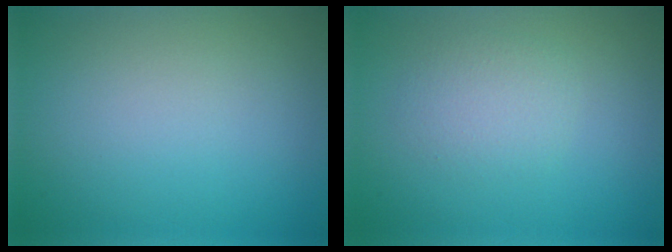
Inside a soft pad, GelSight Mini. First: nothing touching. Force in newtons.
{"total": 2.0, "press": 2.0, "slide": 0.0}